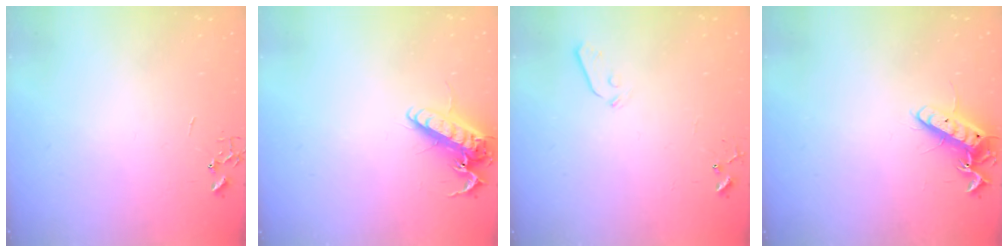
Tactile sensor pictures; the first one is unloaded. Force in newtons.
{"total": 13.4, "press": 13.2, "slide": 2.5}
{"total": 3.7, "press": 3.6, "slide": 0.6}
{"total": 12.4, "press": 12.4, "slide": 1.1}